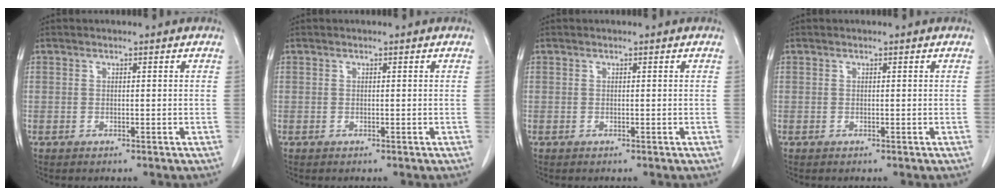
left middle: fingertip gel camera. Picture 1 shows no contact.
{"total": 0.0}
{"total": 0.0}
{"total": 0.0}